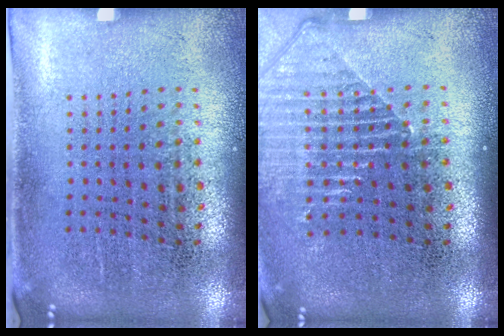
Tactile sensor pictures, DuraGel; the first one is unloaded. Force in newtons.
{"total": 1.4, "press": 1.3, "slide": 0.5}